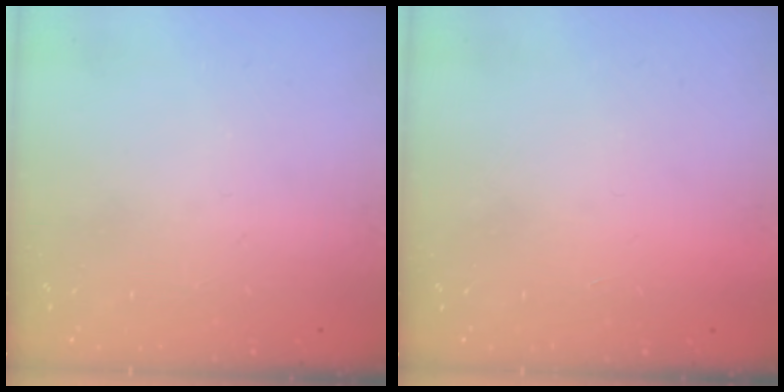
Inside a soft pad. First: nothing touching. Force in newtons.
{"total": 1.6, "press": 1.6, "slide": 0.1}